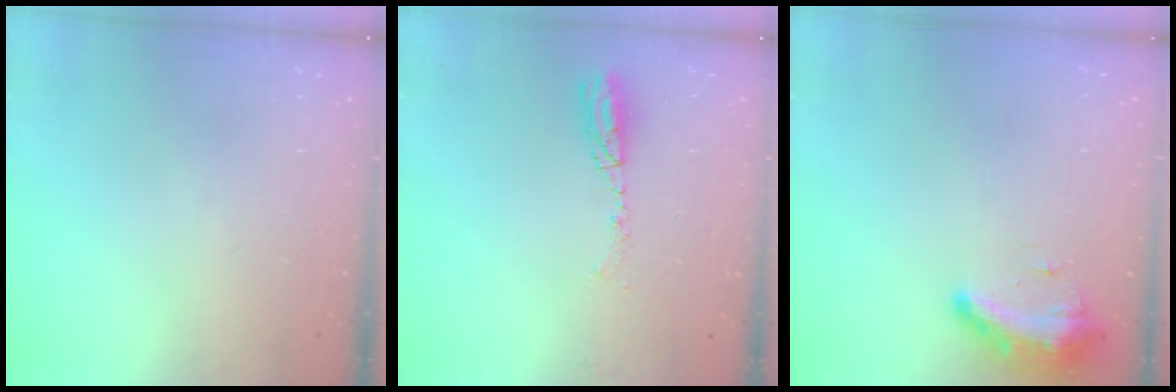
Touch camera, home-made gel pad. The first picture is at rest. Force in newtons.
{"total": 5.9, "press": 5.8, "slide": 0.9}
{"total": 9.0, "press": 9.0, "slide": 0.9}